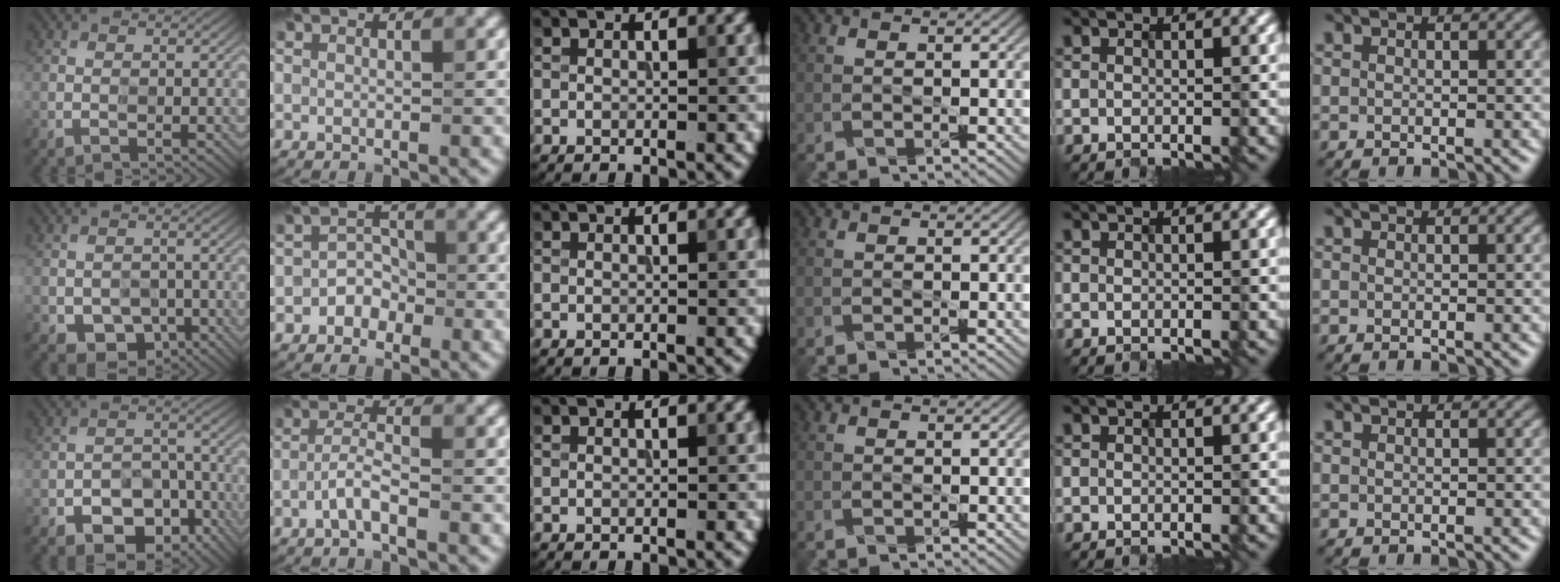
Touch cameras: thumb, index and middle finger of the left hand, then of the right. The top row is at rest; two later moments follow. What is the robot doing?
{"motion": "extract", "object": "file holder"}